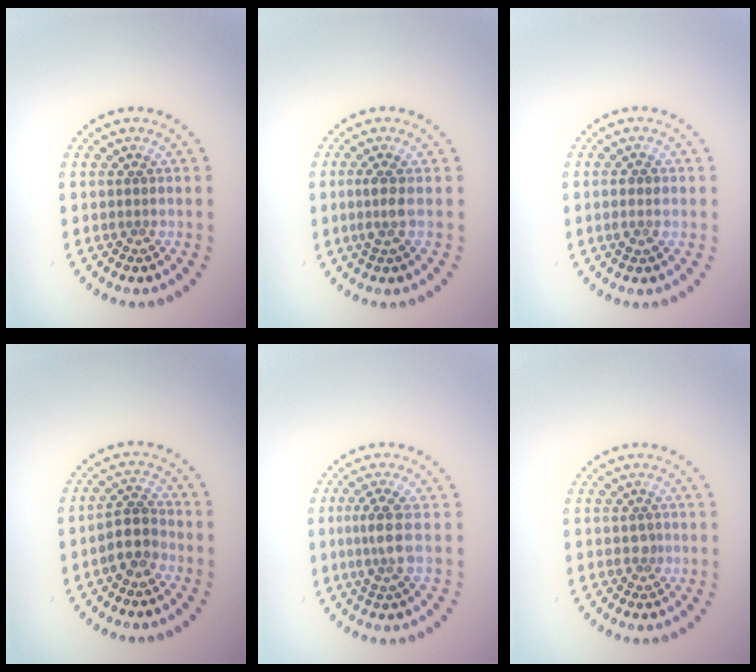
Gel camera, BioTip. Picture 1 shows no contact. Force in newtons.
{"total": 1.6, "press": 1.3, "slide": 1.0}
{"total": 1.4, "press": 1.3, "slide": 0.4}
{"total": 2.7, "press": 2.3, "slide": 1.4}
{"total": 2.5, "press": 2.0, "slide": 1.4}
{"total": 0.8, "press": 0.6, "slide": 0.5}